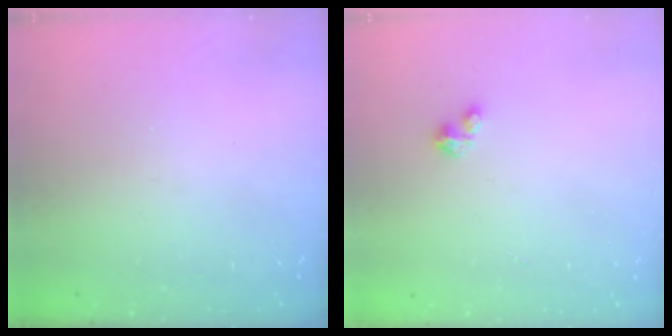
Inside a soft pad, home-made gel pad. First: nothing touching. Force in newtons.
{"total": 1.7, "press": 1.7, "slide": 0.2}